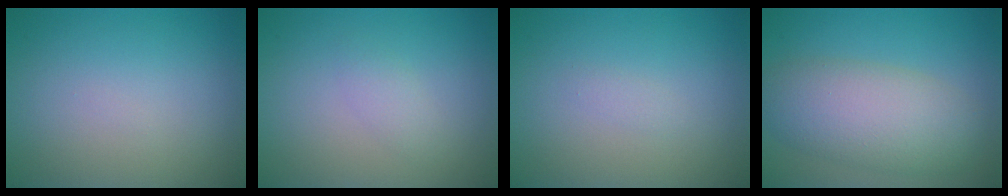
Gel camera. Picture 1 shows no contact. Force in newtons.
{"total": 1.2, "press": 1.2, "slide": 0.1}
{"total": 0.6, "press": 0.6, "slide": 0.0}
{"total": 6.8, "press": 6.8, "slide": 0.2}